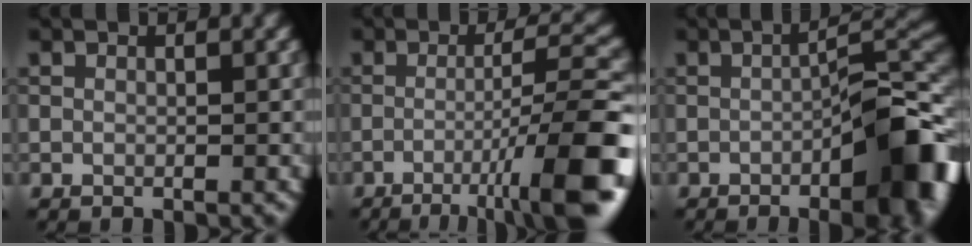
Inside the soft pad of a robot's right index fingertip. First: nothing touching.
{"total": 10.4, "force": [-4.5, 1.6, 9.2], "torque": [-0.120, 0.012, -0.072]}
{"total": 11.3, "force": [-4.1, 3.5, 9.9], "torque": [-0.117, 0.011, -0.055]}